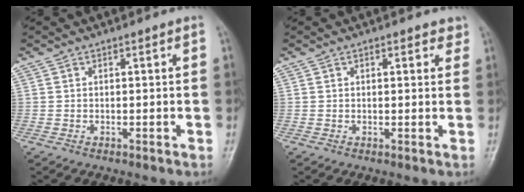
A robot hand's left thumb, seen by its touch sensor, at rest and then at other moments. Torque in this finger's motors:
{"motor_torque": [-0.23, -0.01, -0.25, 0.15, 0.06]}